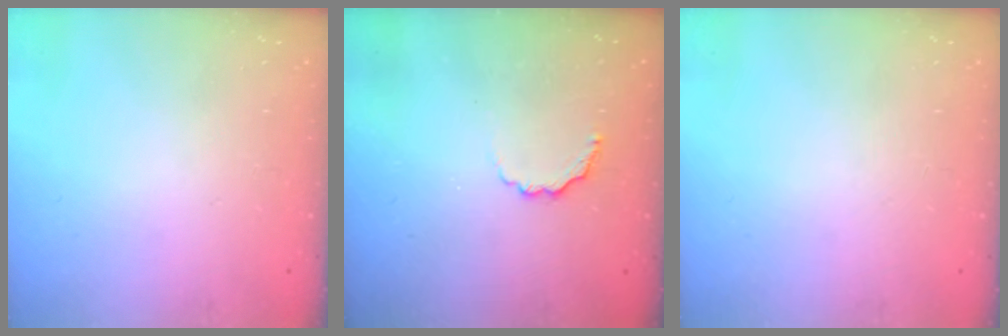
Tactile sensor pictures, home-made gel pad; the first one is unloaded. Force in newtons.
{"total": 4.7, "press": 4.6, "slide": 1.1}
{"total": 0.0}